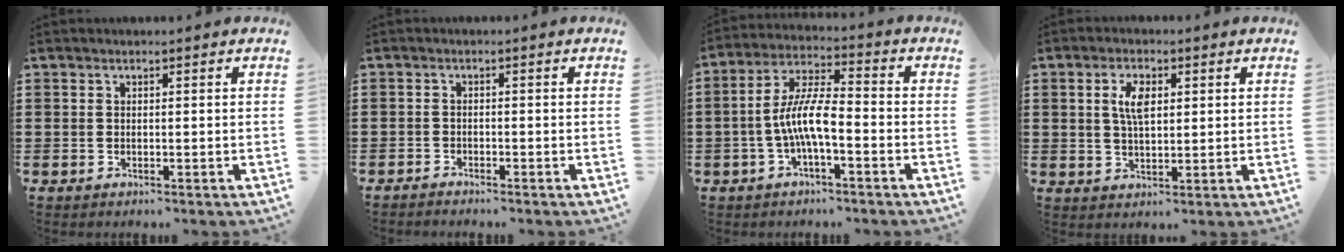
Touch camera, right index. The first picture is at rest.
{"total": 1.0, "force": [-1.0, 0.2, -0.1], "torque": [-0.001, 0.004, -0.022]}
{"total": 8.2, "force": [-2.2, 1.9, 7.6], "torque": [-0.163, -0.004, -0.044]}
{"total": 4.5, "force": [1.5, 1.9, 3.8], "torque": [-0.073, 0.007, 0.024]}